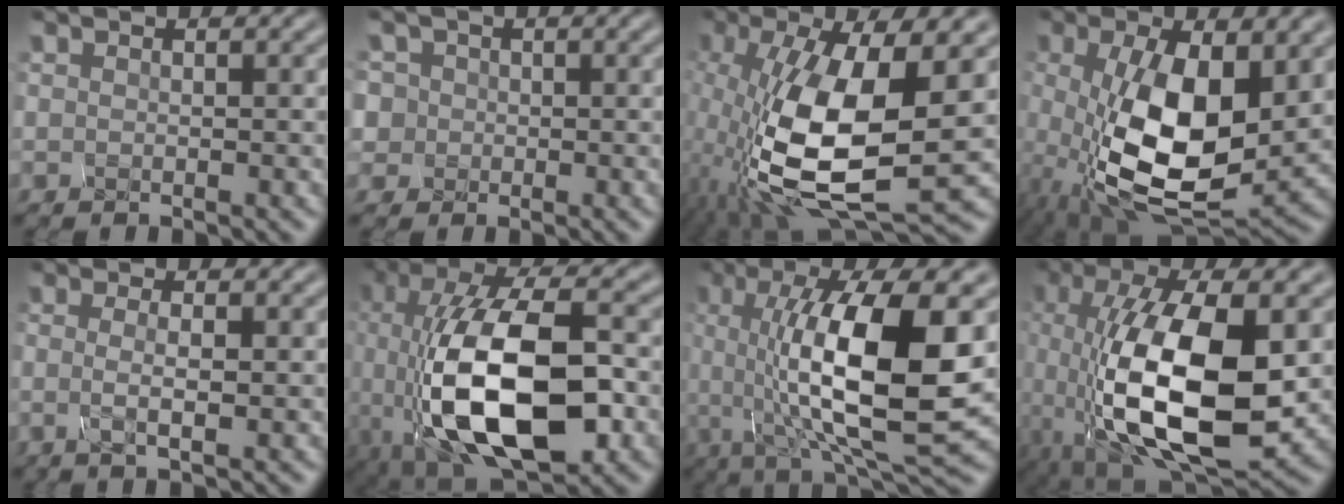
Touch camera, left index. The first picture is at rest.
{"total": 1.7, "force": [0.3, 1.6, -0.6], "torque": [0.006, 0.010, 0.002]}
{"total": 12.1, "force": [-1.1, 5.3, 10.9], "torque": [-0.235, -0.030, -0.004]}
{"total": 10.3, "force": [-0.8, 5.1, 9.0], "torque": [-0.189, -0.028, 0.008]}
{"total": 1.8, "force": [-0.2, 0.4, 1.7], "torque": [-0.040, -0.007, 0.005]}
{"total": 13.0, "force": [-2.8, 6.1, 11.2], "torque": [-0.219, -0.007, -0.045]}
{"total": 12.1, "force": [0.3, 3.7, 11.5], "torque": [-0.192, -0.008, 0.017]}
{"total": 12.4, "force": [-1.6, 5.4, 11.0], "torque": [-0.227, -0.015, -0.021]}